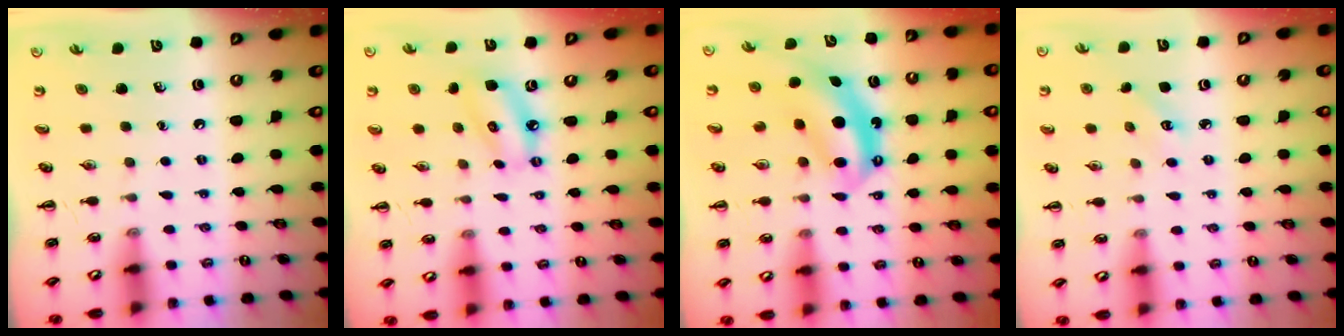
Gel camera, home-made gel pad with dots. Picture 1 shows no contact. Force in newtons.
{"total": 9.0, "press": 8.7, "slide": 2.3}
{"total": 6.7, "press": 6.6, "slide": 1.2}
{"total": 2.3, "press": 2.2, "slide": 0.6}